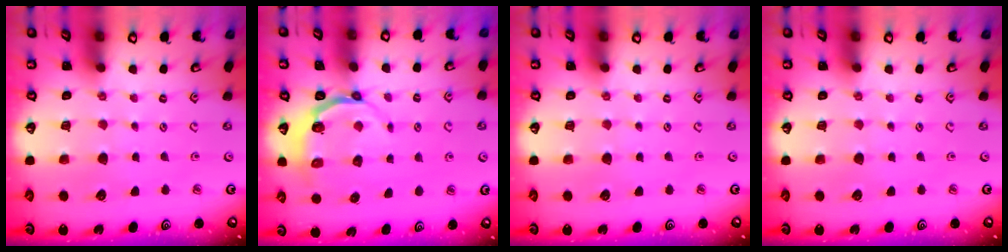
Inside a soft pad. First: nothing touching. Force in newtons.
{"total": 4.4, "press": 3.5, "slide": 2.7}
{"total": 0.0}
{"total": 0.0}